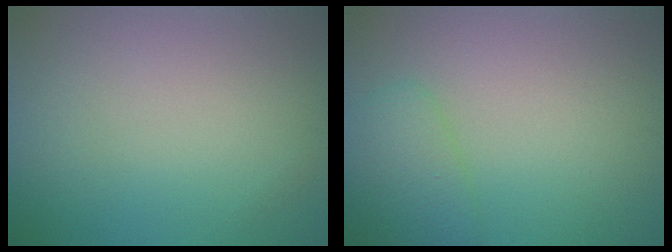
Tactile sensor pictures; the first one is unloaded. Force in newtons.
{"total": 2.7, "press": 2.7, "slide": 0.2}